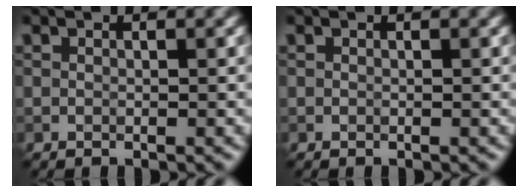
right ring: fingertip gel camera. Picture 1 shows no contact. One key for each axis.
{"total": 0.0}